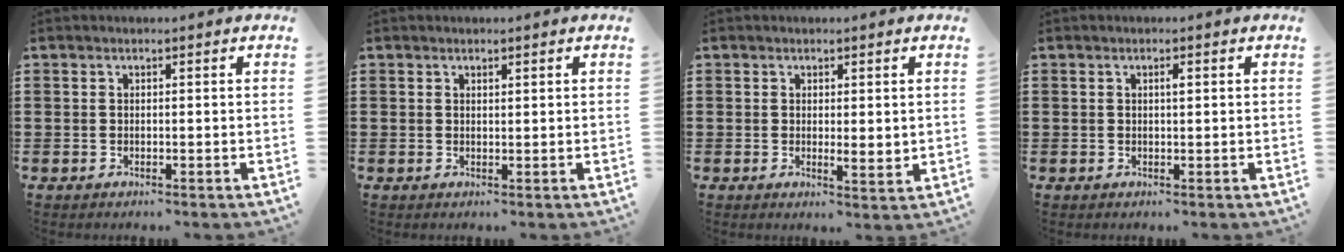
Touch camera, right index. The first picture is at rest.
{"total": 0.6, "force": [0.5, 0.3, 0.2], "torque": [-0.004, 0.001, 0.009]}
{"total": 2.1, "force": [0.4, 0.6, 2.0], "torque": [-0.039, 0.000, 0.007]}
{"total": 1.0, "force": [0.2, 0.2, 0.9], "torque": [-0.019, 0.001, 0.004]}